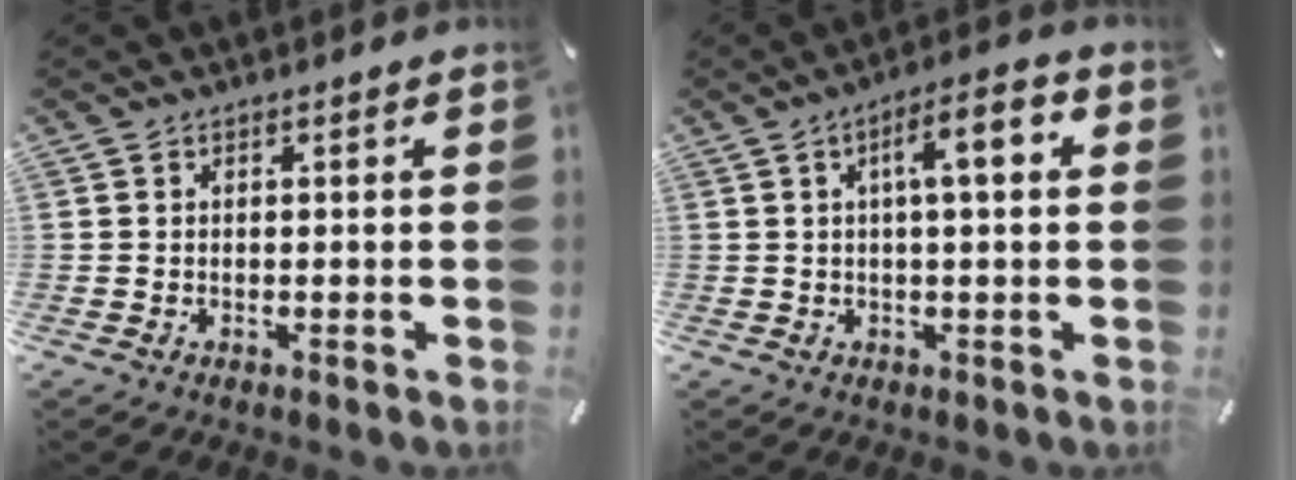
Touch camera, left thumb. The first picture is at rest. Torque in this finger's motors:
{"motor_torque": [1.41, 1.36, 0.91, -0.33, 0.09]}